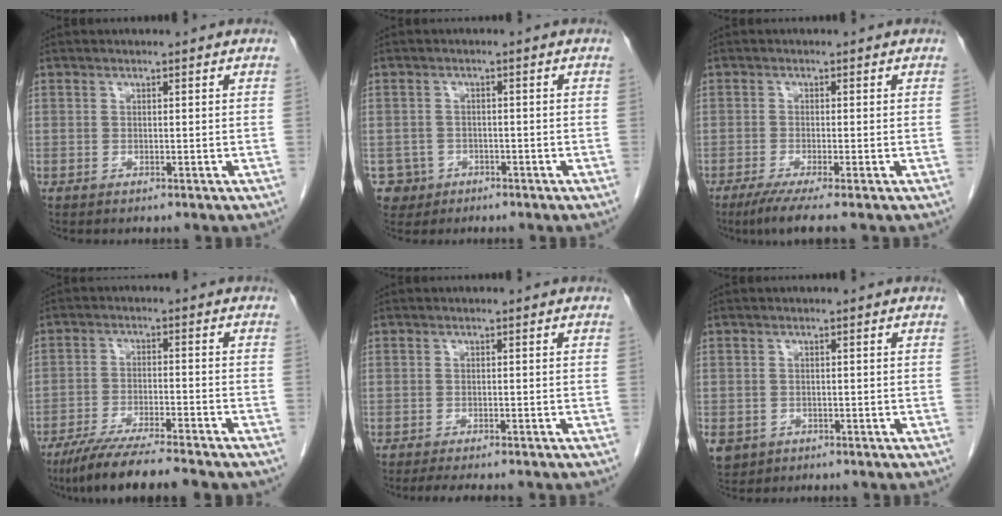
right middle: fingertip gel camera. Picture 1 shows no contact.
{"total": 3.6, "force": [-1.7, 3.1, -0.3], "torque": [0.007, 0.011, -0.028]}
{"total": 4.5, "force": [-3.1, -0.4, 3.1], "torque": [-0.055, -0.015, -0.059]}
{"total": 11.7, "force": [-9.8, 0.7, 6.4], "torque": [-0.100, -0.029, -0.156]}
{"total": 5.1, "force": [-4.3, 0.9, 2.5], "torque": [-0.033, -0.010, -0.060]}
{"total": 5.6, "force": [-2.7, 4.6, 1.6], "torque": [-0.041, -0.003, -0.037]}